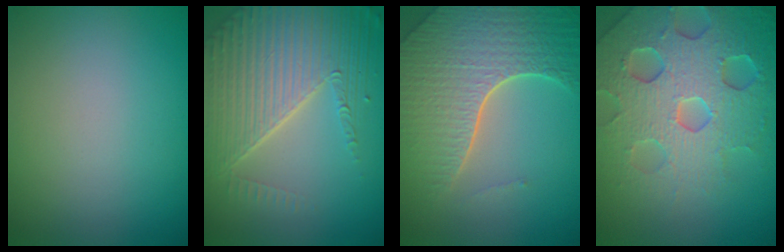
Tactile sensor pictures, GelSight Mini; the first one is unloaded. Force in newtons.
{"total": 7.6, "press": 5.4, "slide": 5.3}
{"total": 8.4, "press": 5.8, "slide": 6.0}
{"total": 7.3, "press": 7.1, "slide": 1.5}